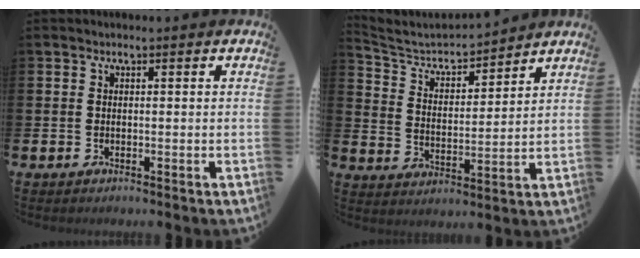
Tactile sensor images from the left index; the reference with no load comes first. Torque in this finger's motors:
{"motor_torque": [-0.25, -0.25, -0.12, 0.02]}